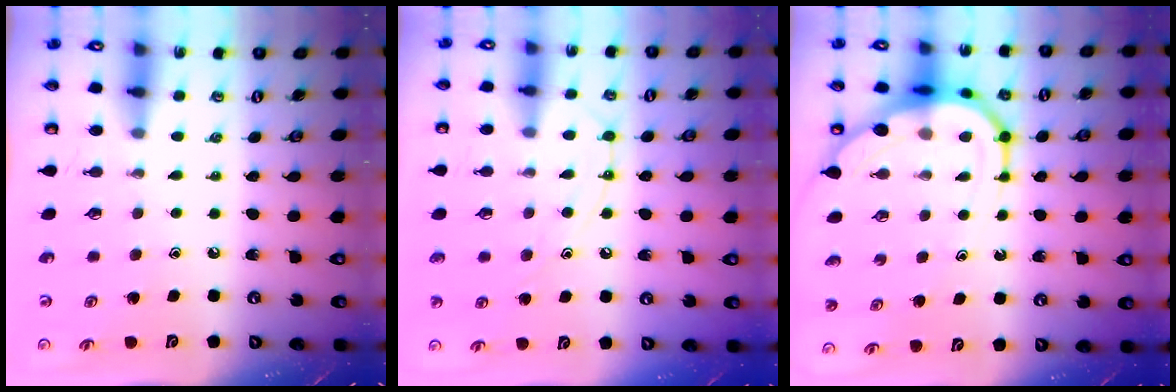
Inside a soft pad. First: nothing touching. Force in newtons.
{"total": 11.6, "press": 11.5, "slide": 1.0}
{"total": 10.7, "press": 10.7, "slide": 1.1}